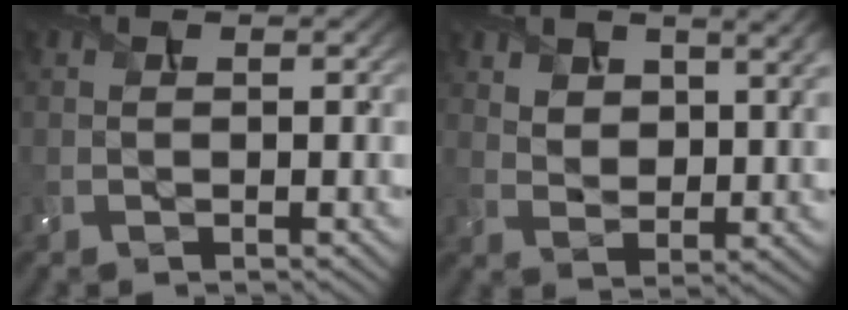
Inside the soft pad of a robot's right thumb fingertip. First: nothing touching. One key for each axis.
{"total": 6.3, "fx": 3.9, "fy": 3.5, "fz": 3.5, "tx": -0.077, "ty": -0.008, "tz": 0.073}